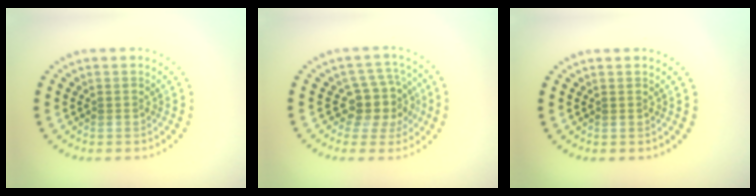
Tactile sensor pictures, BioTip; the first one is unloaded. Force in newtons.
{"total": 3.8, "press": 3.1, "slide": 2.3}
{"total": 0.0}